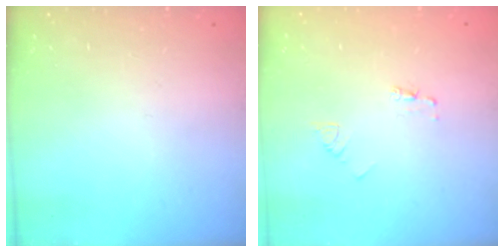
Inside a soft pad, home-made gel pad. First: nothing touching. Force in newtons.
{"total": 2.1, "press": 2.1, "slide": 0.1}